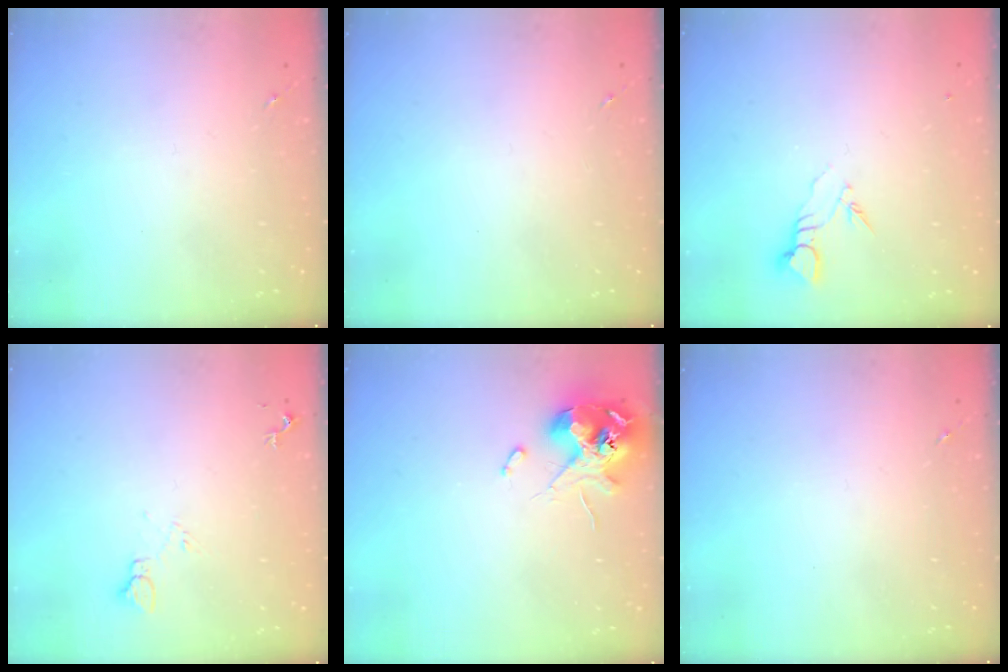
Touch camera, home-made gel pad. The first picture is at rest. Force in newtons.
{"total": 0.0}
{"total": 3.7, "press": 3.6, "slide": 0.4}
{"total": 4.6, "press": 4.6, "slide": 0.6}
{"total": 12.1, "press": 11.9, "slide": 1.8}
{"total": 0.0}